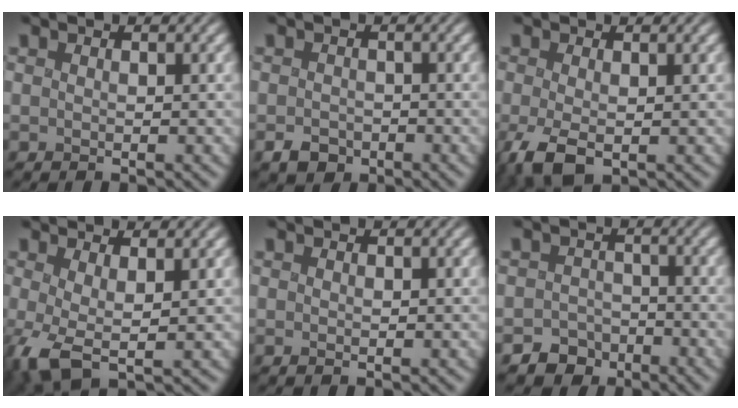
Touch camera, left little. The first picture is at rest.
{"total": 1.9, "force": [-1.2, 1.4, 0.5], "torque": [-0.002, -0.006, -0.026]}
{"total": 3.5, "force": [-1.2, 1.8, 2.7], "torque": [-0.061, -0.007, -0.024]}
{"total": 4.0, "force": [-0.5, 1.6, 3.6], "torque": [-0.076, -0.004, -0.013]}
{"total": 0.0}
{"total": 3.7, "force": [-2.8, 2.4, 0.1], "torque": [0.023, 0.002, -0.048]}